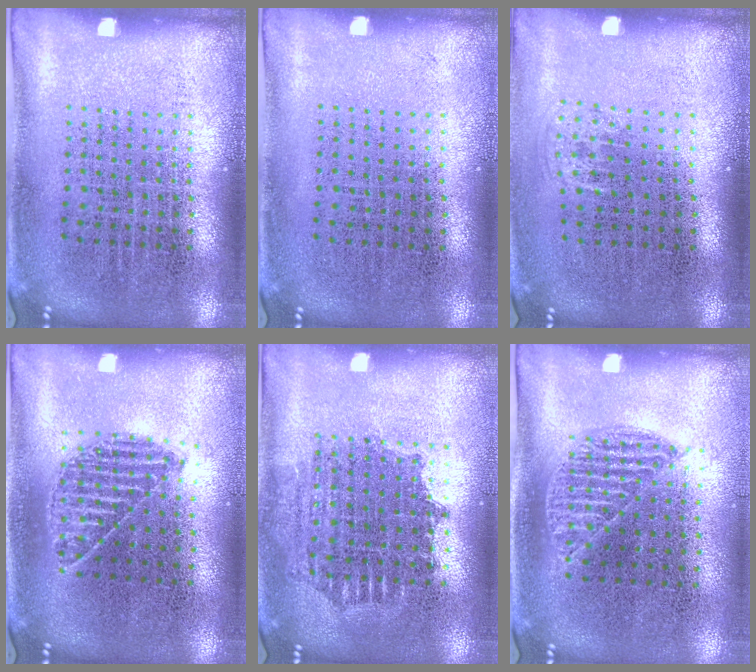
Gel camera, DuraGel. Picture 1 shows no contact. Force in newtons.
{"total": 0.0}
{"total": 0.6, "press": 0.5, "slide": 0.3}
{"total": 1.1, "press": 1.0, "slide": 0.5}
{"total": 1.6, "press": 1.3, "slide": 0.8}
{"total": 1.0, "press": 0.8, "slide": 0.5}